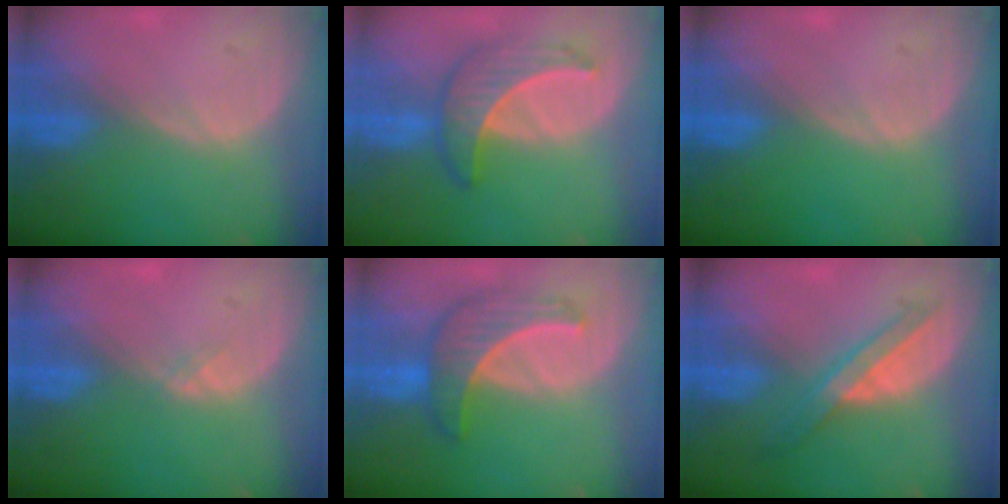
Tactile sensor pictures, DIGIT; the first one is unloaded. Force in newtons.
{"total": 6.4, "press": 6.2, "slide": 1.4}
{"total": 0.0}
{"total": 0.8, "press": 0.5, "slide": 0.6}
{"total": 6.7, "press": 6.7, "slide": 0.7}
{"total": 5.7, "press": 5.2, "slide": 2.4}